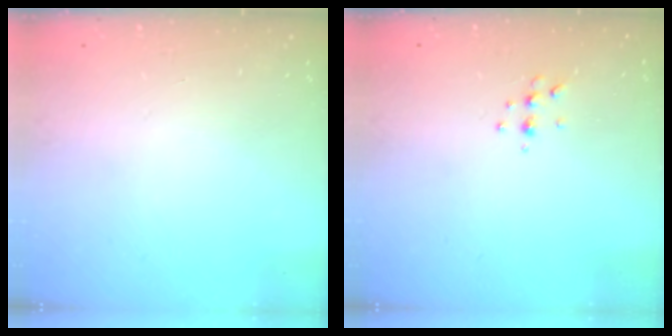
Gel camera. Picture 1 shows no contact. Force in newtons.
{"total": 4.5, "press": 4.4, "slide": 0.8}